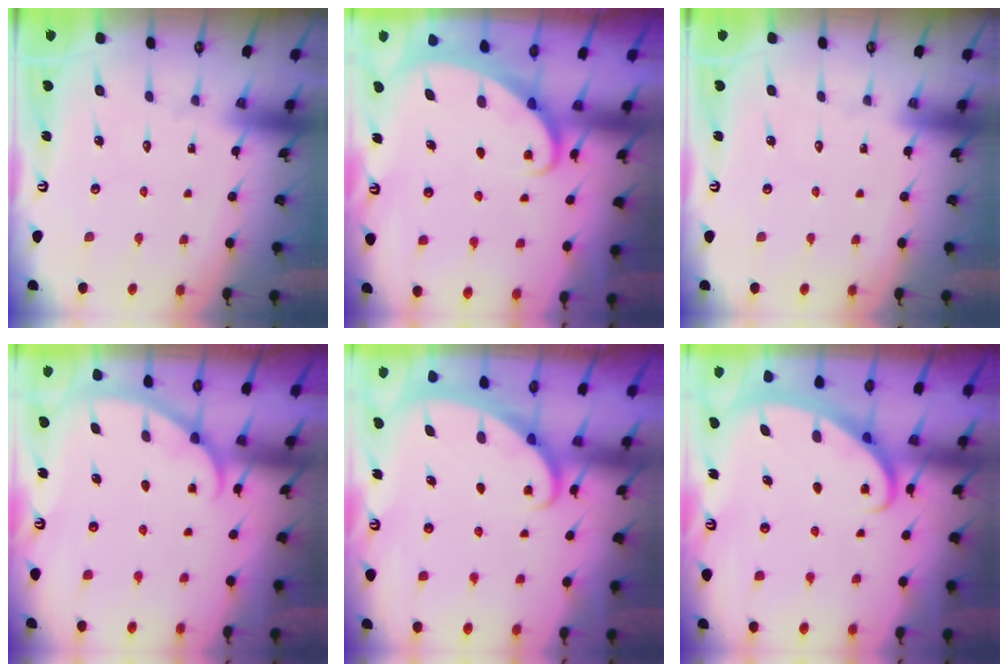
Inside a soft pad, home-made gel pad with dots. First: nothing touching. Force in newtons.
{"total": 2.0, "press": 2.0, "slide": 0.1}
{"total": 0.0}
{"total": 2.3, "press": 2.3, "slide": 0.2}
{"total": 2.1, "press": 2.1, "slide": 0.1}
{"total": 2.4, "press": 2.4, "slide": 0.4}